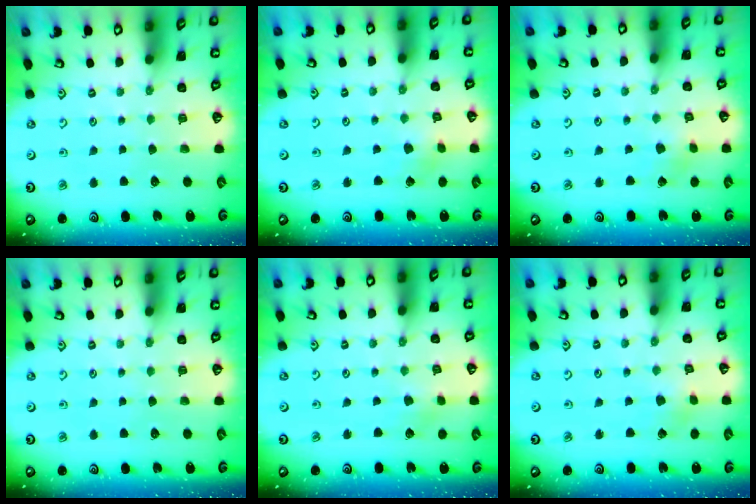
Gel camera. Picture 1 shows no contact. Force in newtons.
{"total": 2.4, "press": 2.4, "slide": 0.2}
{"total": 2.4, "press": 2.4, "slide": 0.2}
{"total": 0.0}
{"total": 1.8, "press": 1.8, "slide": 0.2}
{"total": 2.0, "press": 2.0, "slide": 0.1}